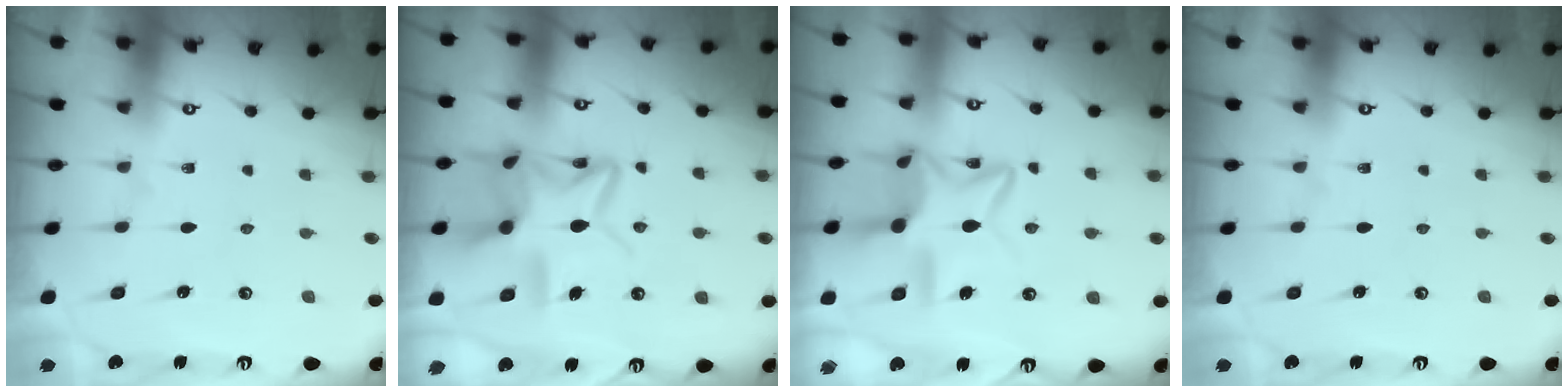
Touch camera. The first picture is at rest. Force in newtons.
{"total": 15.1, "press": 15.0, "slide": 1.2}
{"total": 13.5, "press": 13.5, "slide": 1.1}
{"total": 0.0}